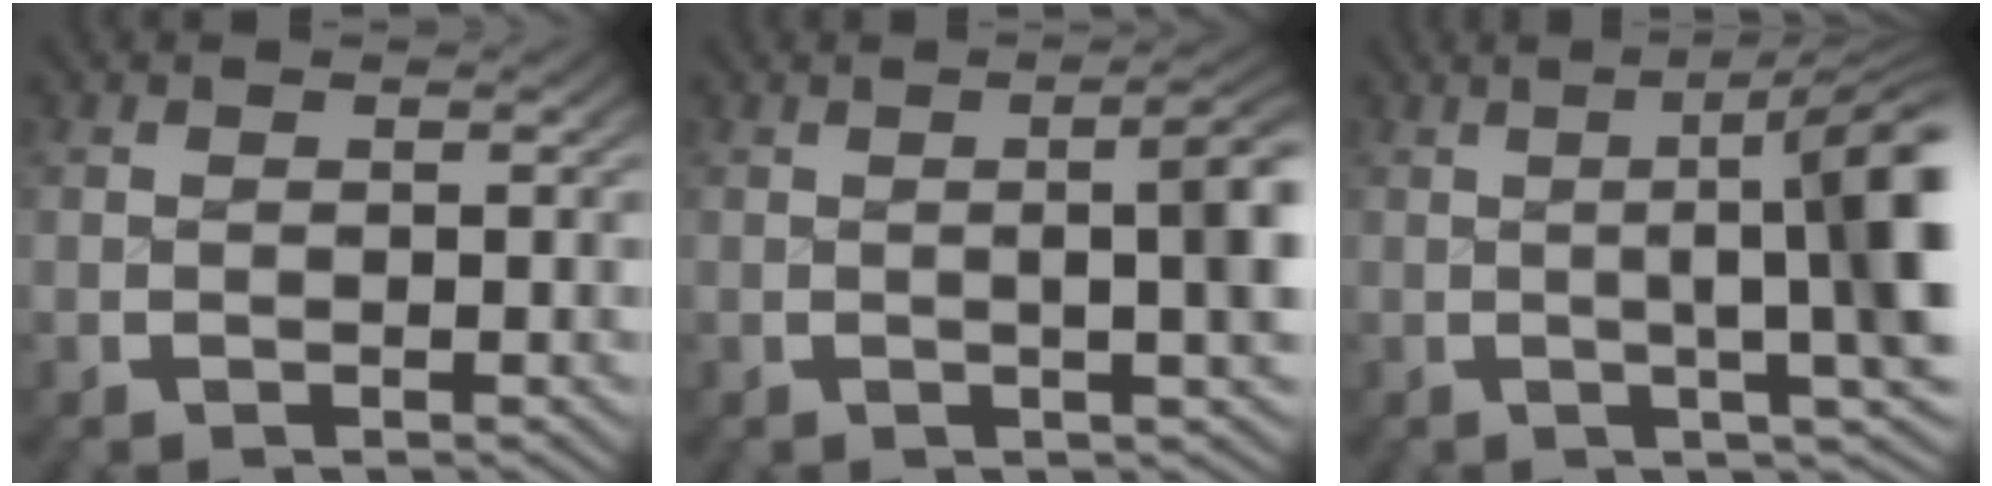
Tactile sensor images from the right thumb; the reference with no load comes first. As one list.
[{"total": 6.8, "force": [0.8, 2.4, 6.3], "torque": [-0.067, 0.013, 0.005]}, {"total": 12.6, "force": [2.1, 4.6, 11.5], "torque": [-0.128, 0.021, 0.015]}]